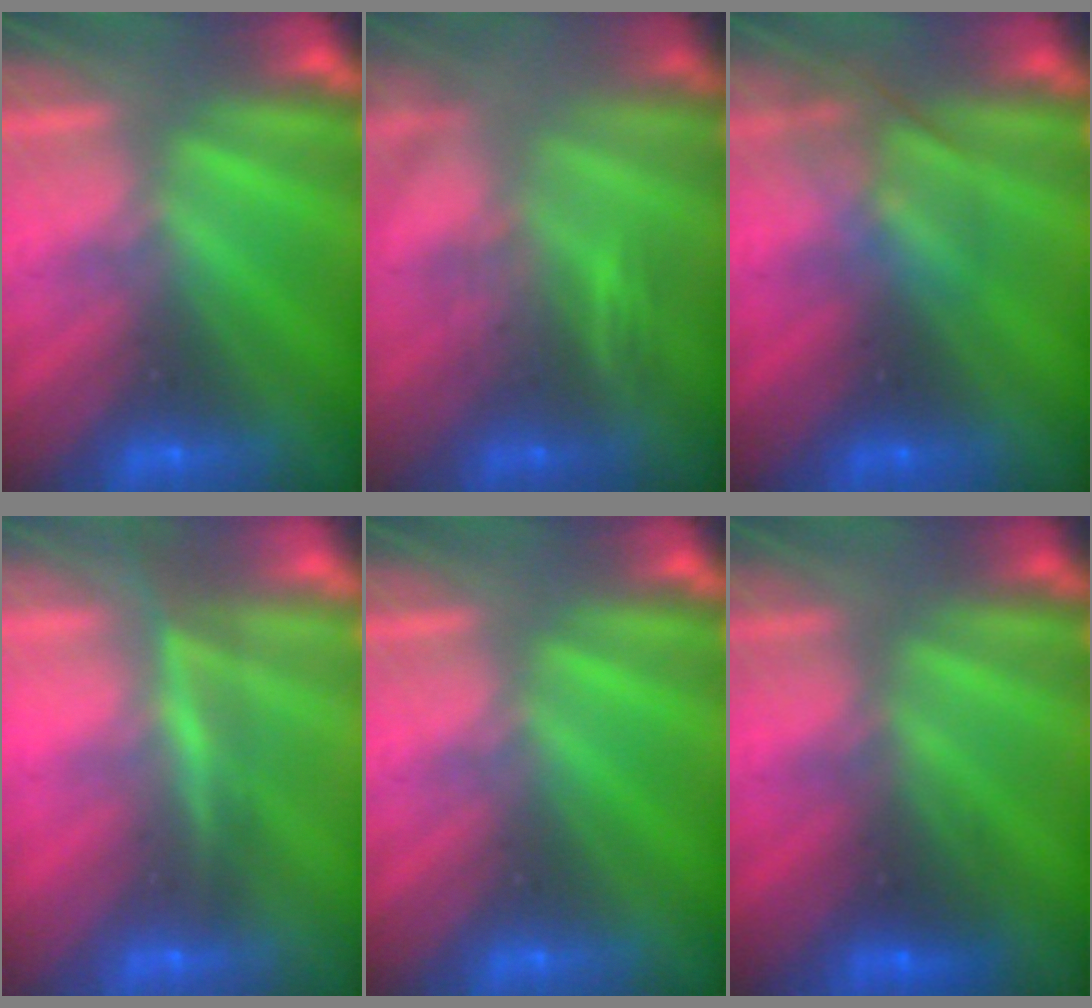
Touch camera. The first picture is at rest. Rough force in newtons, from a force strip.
{"total": 3.7}
{"total": 2.4}
{"total": 4.7}
{"total": 0.0}
{"total": 2.6}